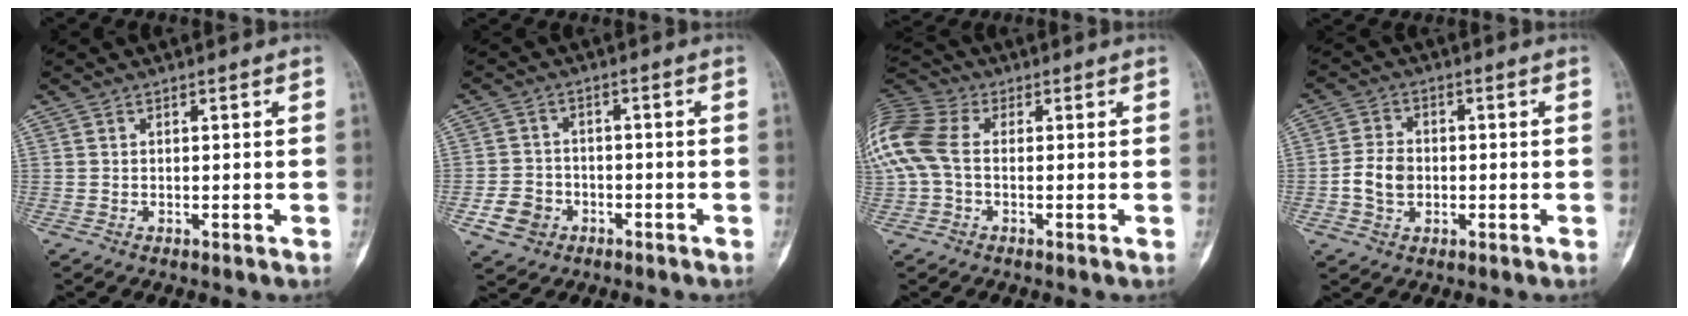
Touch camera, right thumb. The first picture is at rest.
{"total": 5.9, "force": [-2.4, 4.9, 2.1], "torque": [-0.022, 0.018, -0.039]}
{"total": 14.4, "force": [1.0, 9.9, 10.5], "torque": [-0.265, 0.029, 0.013]}
{"total": 6.1, "force": [-1.0, 4.7, 3.8], "torque": [-0.062, 0.013, -0.022]}